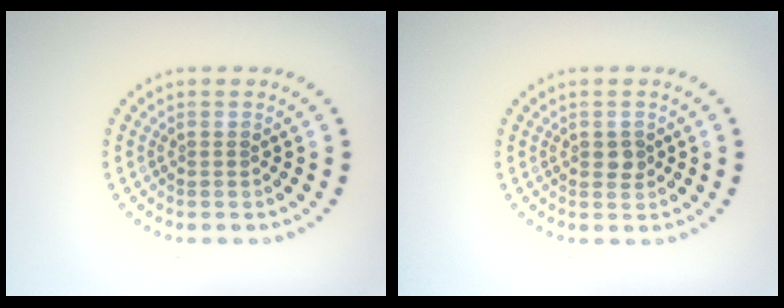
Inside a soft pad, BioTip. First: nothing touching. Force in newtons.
{"total": 1.3, "press": 1.3, "slide": 0.1}